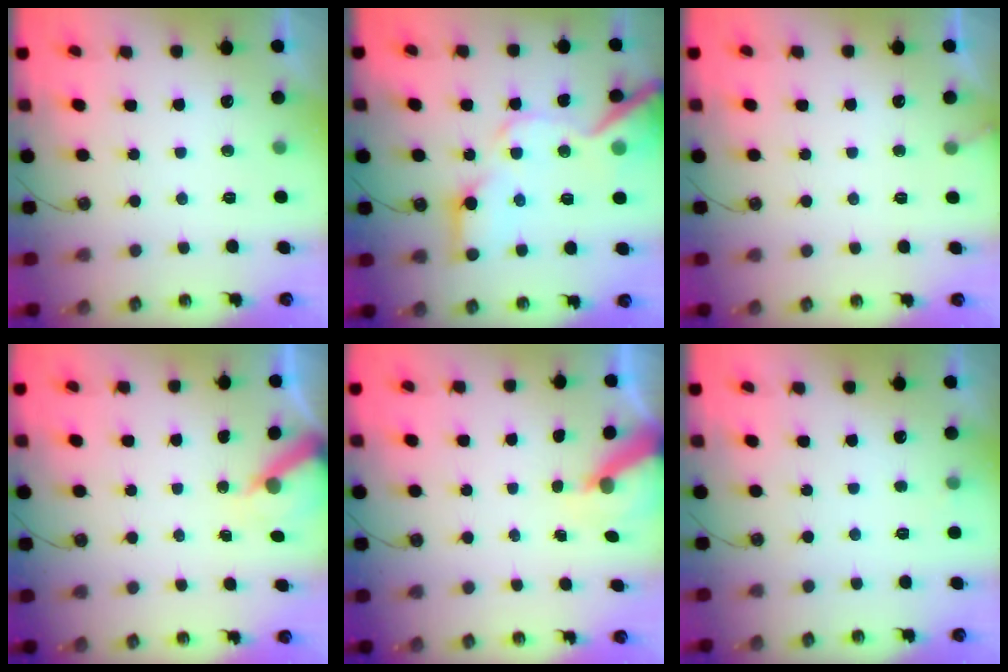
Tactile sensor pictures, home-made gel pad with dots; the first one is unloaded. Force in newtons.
{"total": 17.4, "press": 17.3, "slide": 2.1}
{"total": 3.0, "press": 3.0, "slide": 0.1}
{"total": 6.6, "press": 6.6, "slide": 0.4}
{"total": 6.5, "press": 6.4, "slide": 0.7}
{"total": 4.0, "press": 4.0, "slide": 0.4}